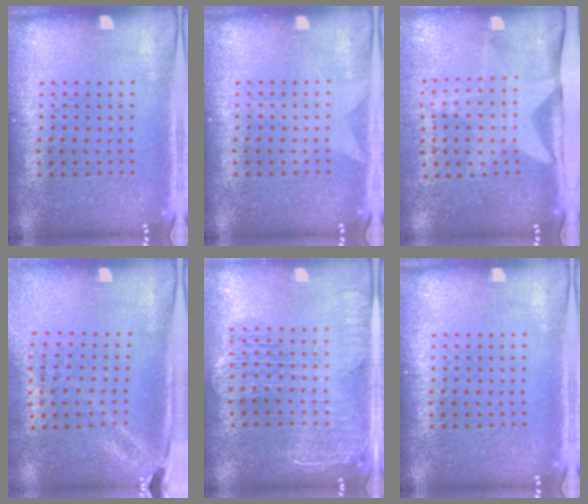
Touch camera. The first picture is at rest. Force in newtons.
{"total": 0.6, "press": 0.6, "slide": 0.1}
{"total": 2.1, "press": 1.5, "slide": 1.4}
{"total": 1.9, "press": 1.6, "slide": 1.0}
{"total": 2.3, "press": 2.0, "slide": 1.1}
{"total": 0.0}